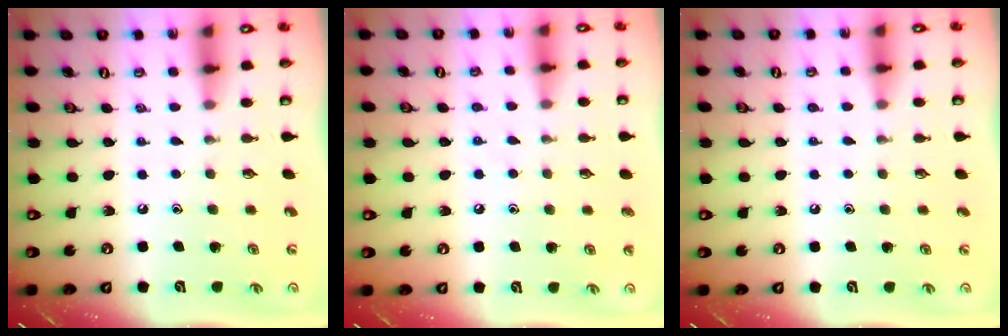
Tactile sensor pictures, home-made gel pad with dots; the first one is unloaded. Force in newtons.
{"total": 6.2, "press": 6.1, "slide": 0.6}
{"total": 2.9, "press": 2.8, "slide": 0.4}